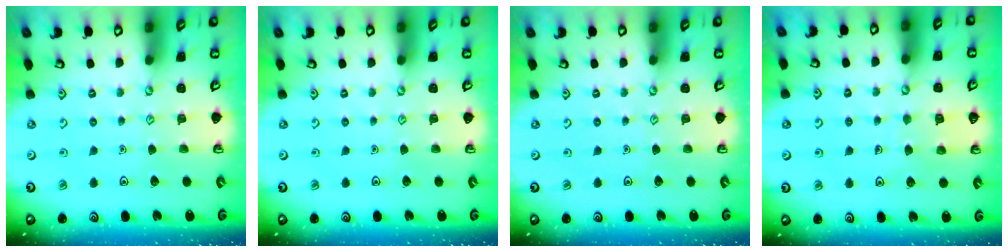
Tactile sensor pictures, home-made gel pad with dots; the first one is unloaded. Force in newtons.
{"total": 0.0}
{"total": 0.0}
{"total": 5.0, "press": 5.0, "slide": 0.3}